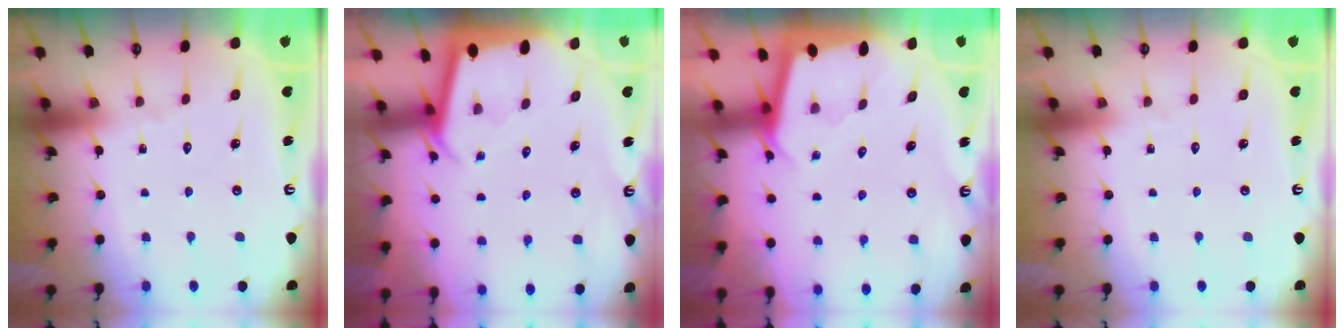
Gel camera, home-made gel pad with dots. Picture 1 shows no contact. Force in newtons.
{"total": 2.2, "press": 2.2, "slide": 0.1}
{"total": 1.9, "press": 1.9, "slide": 0.3}
{"total": 0.0}